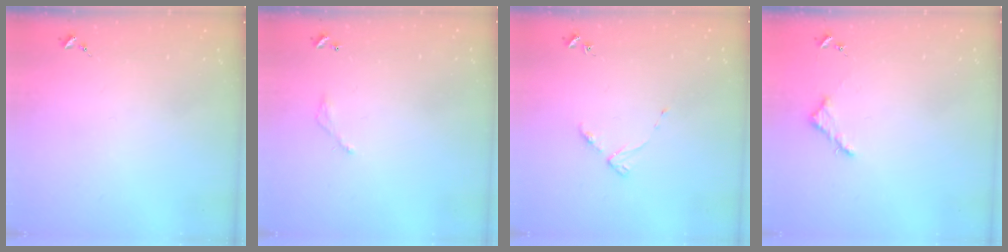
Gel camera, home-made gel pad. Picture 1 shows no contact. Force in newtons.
{"total": 3.8, "press": 3.8, "slide": 0.2}
{"total": 3.8, "press": 3.8, "slide": 0.5}
{"total": 5.6, "press": 5.6, "slide": 0.6}